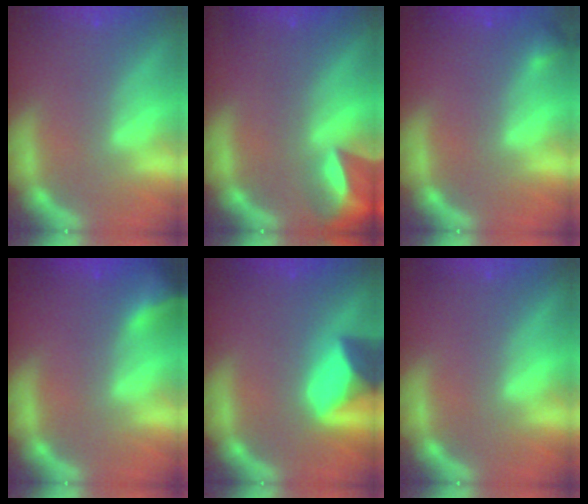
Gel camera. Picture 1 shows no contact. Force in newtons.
{"total": 6.0}
{"total": 0.9}
{"total": 3.9}
{"total": 6.9}
{"total": 0.0}